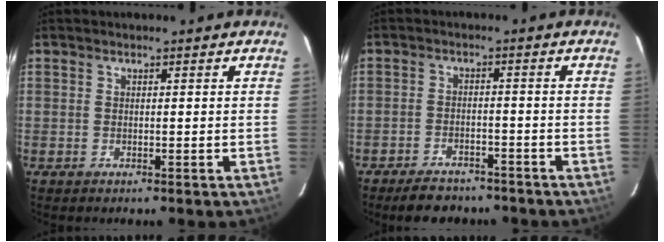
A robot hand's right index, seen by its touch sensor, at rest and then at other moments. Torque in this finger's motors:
{"motor_torque": [0.58, -0.57, 0.26, 0.04]}